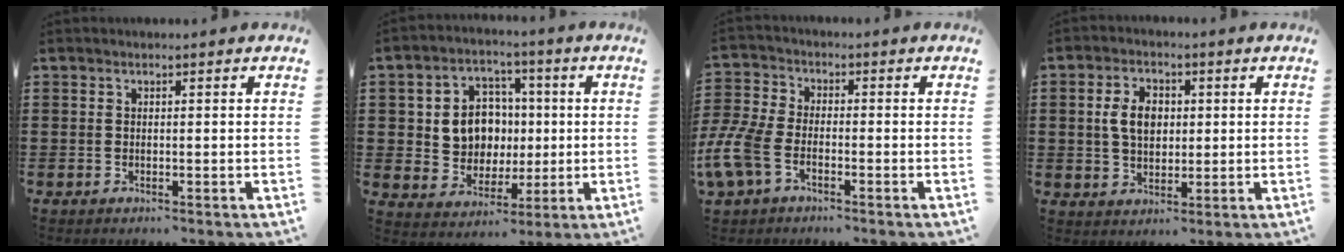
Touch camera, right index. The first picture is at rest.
{"total": 7.6, "force": [0.5, 6.7, 3.4], "torque": [-0.077, 0.014, 0.010]}
{"total": 7.0, "force": [-3.8, 3.4, 4.8], "torque": [-0.138, -0.012, -0.080]}
{"total": 5.4, "force": [0.7, 3.5, 4.1], "torque": [-0.095, 0.004, 0.003]}